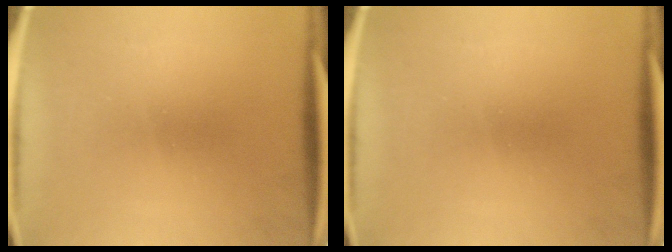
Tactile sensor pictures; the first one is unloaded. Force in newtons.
{"total": 0.0}